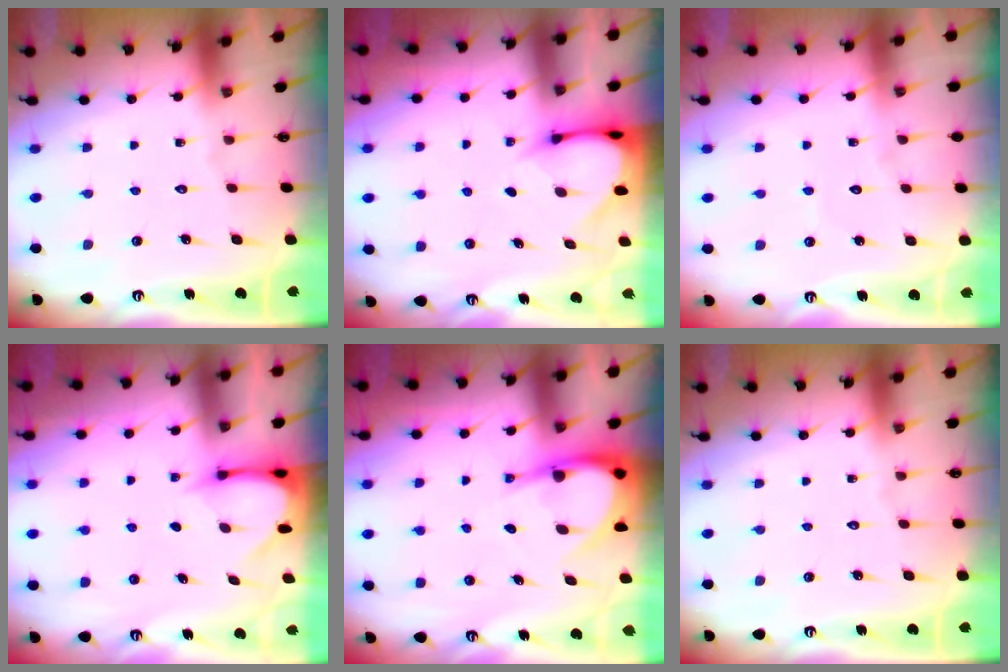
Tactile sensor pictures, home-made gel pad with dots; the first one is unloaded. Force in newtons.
{"total": 3.5, "press": 3.5, "slide": 0.2}
{"total": 2.7, "press": 2.7, "slide": 0.2}
{"total": 3.7, "press": 3.7, "slide": 0.3}
{"total": 6.5, "press": 6.5, "slide": 0.8}
{"total": 0.0}